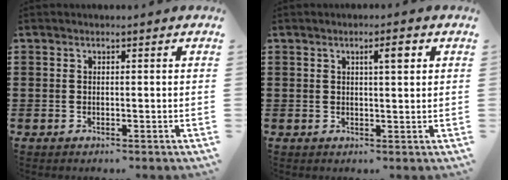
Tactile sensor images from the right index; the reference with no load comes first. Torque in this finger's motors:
{"motor_torque": [0.07, -0.05, 0.03, 0.03]}